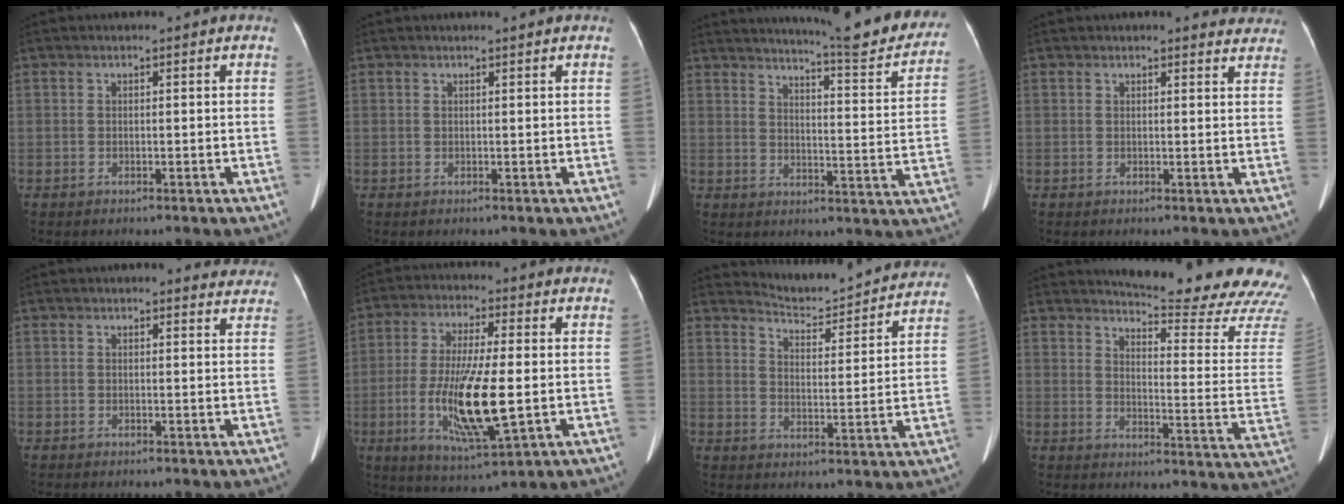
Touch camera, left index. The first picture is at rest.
{"total": 0.7, "force": [0.6, -0.2, 0.3], "torque": [-0.011, -0.001, 0.016]}
{"total": 18.4, "force": [17.0, 0.6, 7.2], "torque": [-0.098, -0.072, 0.203]}
{"total": 7.1, "force": [6.7, 2.0, 1.4], "torque": [0.014, 0.000, 0.047]}
{"total": 6.7, "force": [6.2, 2.0, 1.2], "torque": [0.017, 0.000, 0.043]}
{"total": 13.6, "force": [-2.2, 2.1, 13.3], "torque": [-0.258, -0.024, -0.034]}
{"total": 14.9, "force": [14.6, 1.9, 2.6], "torque": [-0.031, -0.024, 0.181]}
{"total": 20.9, "force": [19.7, 0.6, 6.9], "torque": [-0.091, -0.124, 0.222]}